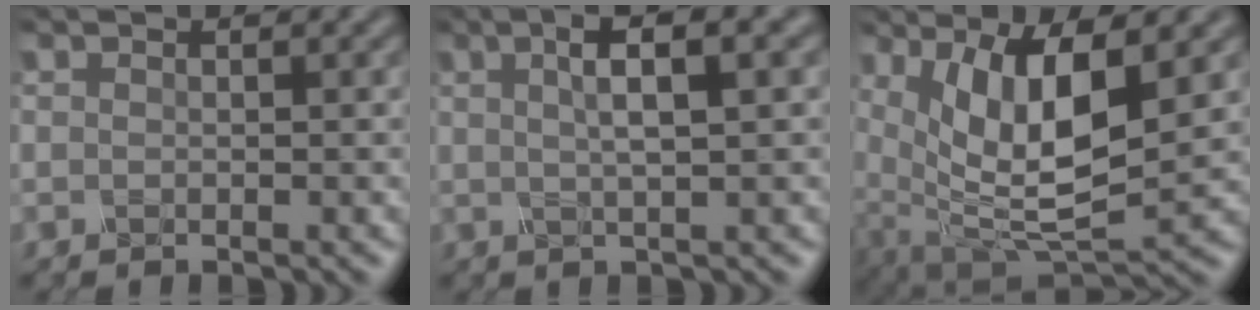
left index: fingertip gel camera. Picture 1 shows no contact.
{"total": 5.2, "force": [1.6, 1.1, 4.8], "torque": [-0.078, 0.011, 0.029]}
{"total": 10.1, "force": [2.2, 3.8, 9.1], "torque": [-0.175, -0.012, 0.051]}